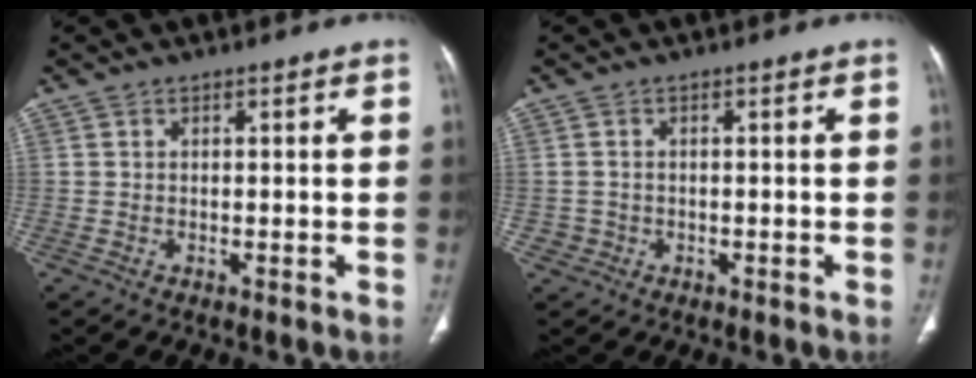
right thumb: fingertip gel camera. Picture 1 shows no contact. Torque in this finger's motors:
{"motor_torque": [0.20, 0.79, -0.26, -0.07, -0.04]}